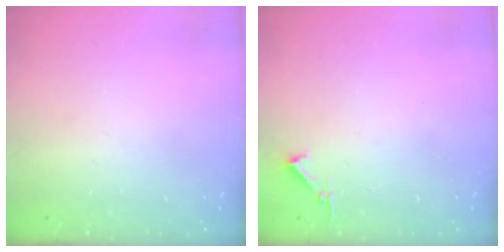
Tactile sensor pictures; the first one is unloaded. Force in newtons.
{"total": 3.4, "press": 3.4, "slide": 0.4}